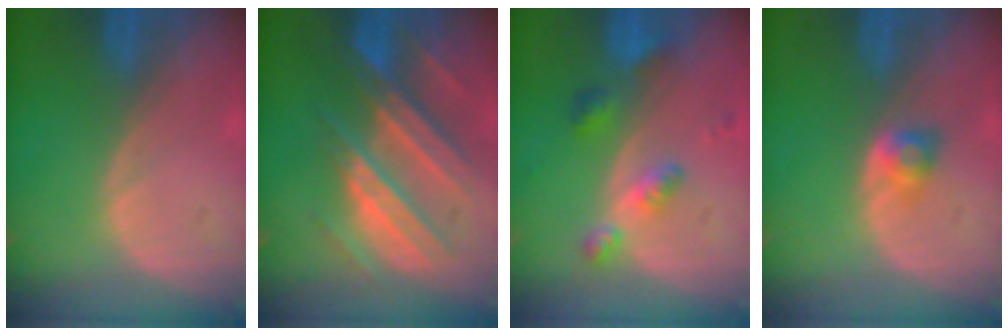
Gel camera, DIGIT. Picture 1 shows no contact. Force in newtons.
{"total": 10.5, "press": 9.4, "slide": 4.8}
{"total": 5.6, "press": 4.9, "slide": 2.7}
{"total": 2.7, "press": 2.4, "slide": 1.1}